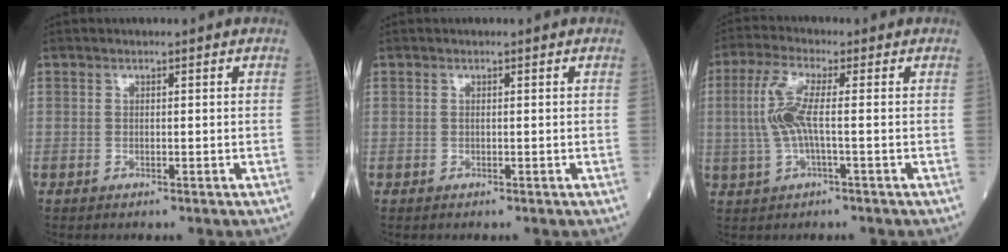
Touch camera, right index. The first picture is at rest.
{"total": 0.0}
{"total": 6.3, "force": [0.1, 0.9, 6.2], "torque": [-0.147, 0.008, -0.002]}